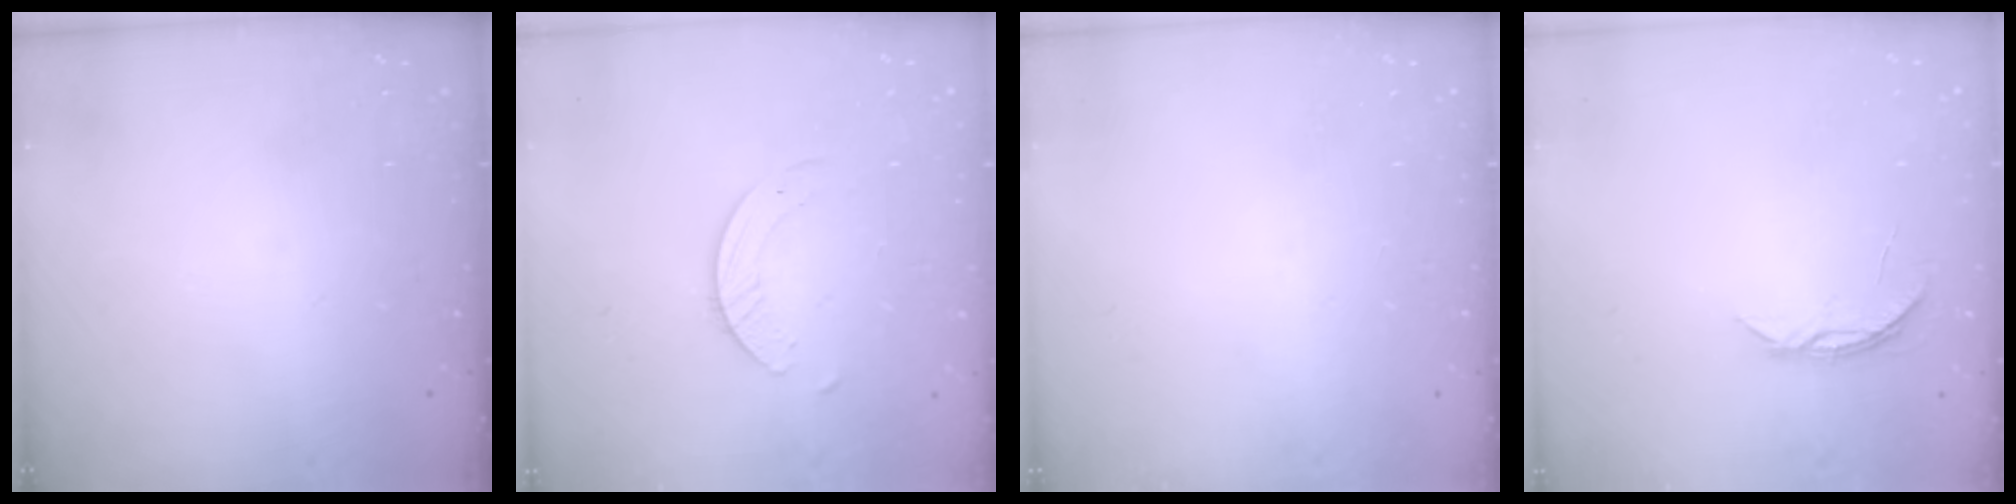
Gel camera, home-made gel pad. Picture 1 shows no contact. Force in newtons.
{"total": 4.5, "press": 4.5, "slide": 0.3}
{"total": 0.0}
{"total": 3.7, "press": 3.7, "slide": 0.4}